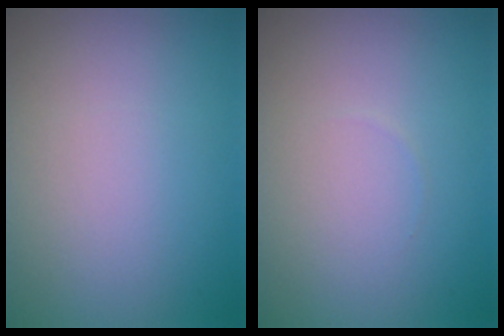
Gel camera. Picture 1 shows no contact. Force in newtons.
{"total": 0.0}